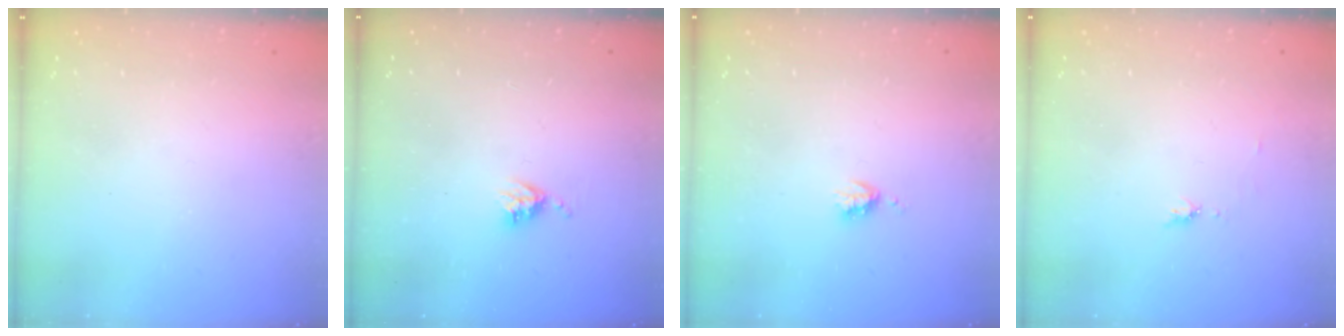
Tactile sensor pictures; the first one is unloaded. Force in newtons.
{"total": 4.8, "press": 4.8, "slide": 0.4}
{"total": 3.4, "press": 3.3, "slide": 0.5}
{"total": 4.8, "press": 4.7, "slide": 0.6}